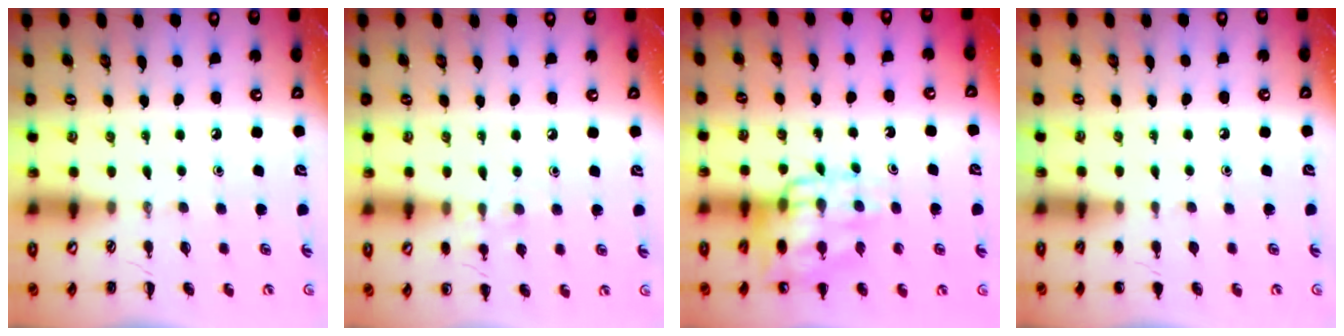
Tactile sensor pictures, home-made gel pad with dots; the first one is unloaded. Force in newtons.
{"total": 5.9, "press": 5.7, "slide": 1.4}
{"total": 12.6, "press": 12.3, "slide": 2.8}
{"total": 1.2, "press": 1.2, "slide": 0.1}